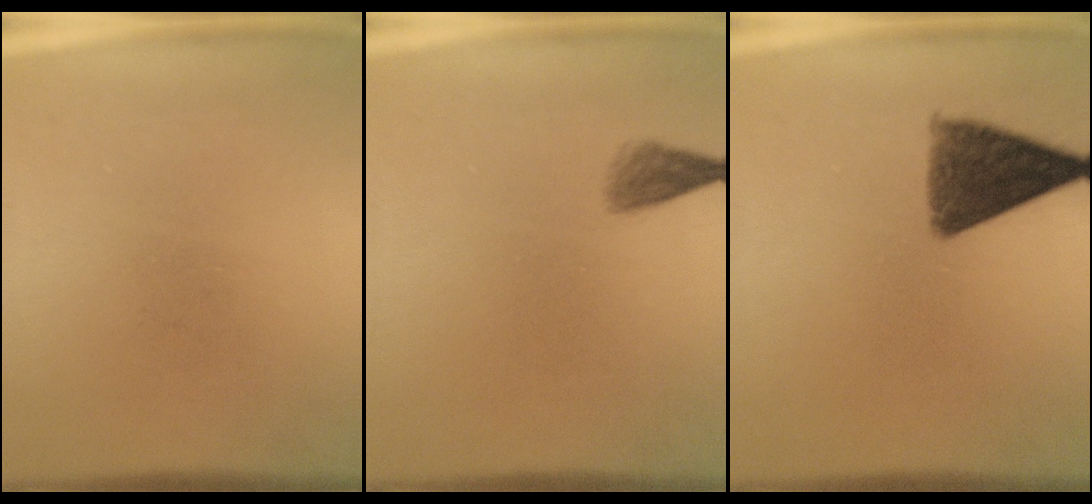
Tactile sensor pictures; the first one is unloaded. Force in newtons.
{"total": 2.0}
{"total": 10.1}